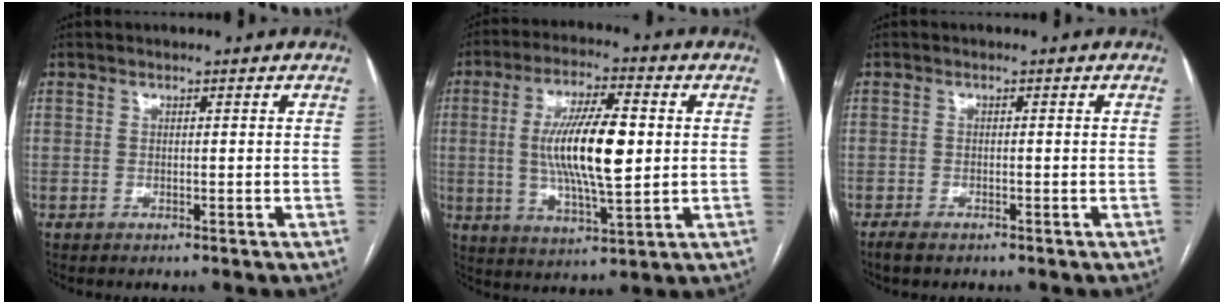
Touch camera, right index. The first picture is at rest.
{"total": 13.5, "force": [1.0, 2.7, 13.2], "torque": [-0.243, 0.004, 0.017]}
{"total": 2.2, "force": [-1.7, 0.6, 1.4], "torque": [-0.024, -0.005, -0.025]}